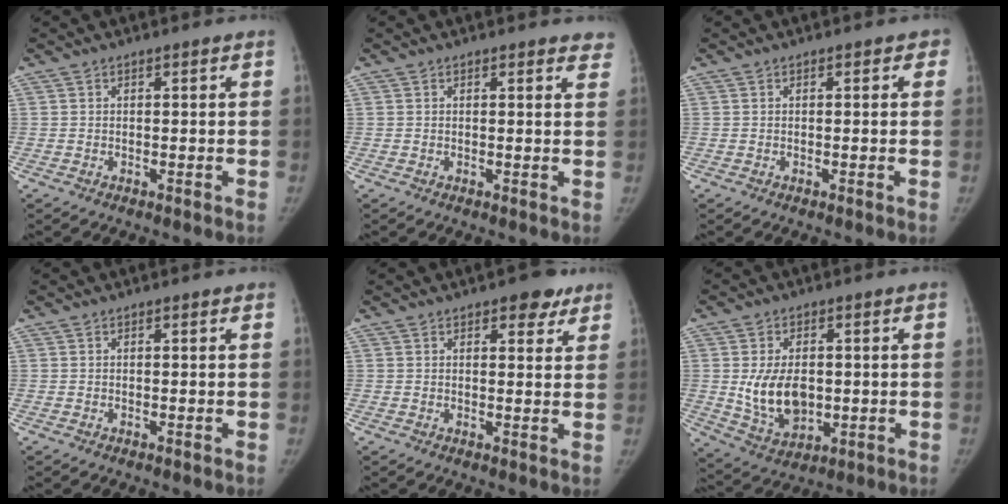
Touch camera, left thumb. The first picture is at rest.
{"total": 3.1, "force": [2.8, 1.1, 0.9], "torque": [0.016, -0.010, 0.014]}
{"total": 1.0, "force": [0.3, 0.7, 0.6], "torque": [0.015, 0.005, -0.003]}
{"total": 0.0}
{"total": 5.0, "force": [3.2, 2.5, 3.0], "torque": [-0.013, -0.012, 0.037]}
{"total": 10.8, "force": [0.0, 7.3, 8.0], "torque": [-0.116, -0.011, 0.016]}